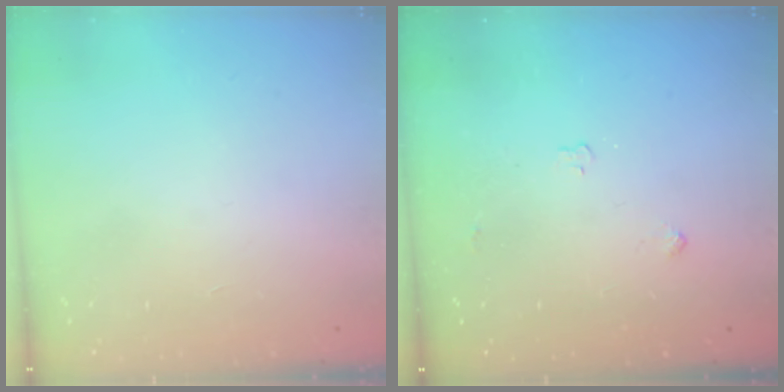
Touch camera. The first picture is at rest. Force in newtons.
{"total": 3.4, "press": 3.4, "slide": 0.6}